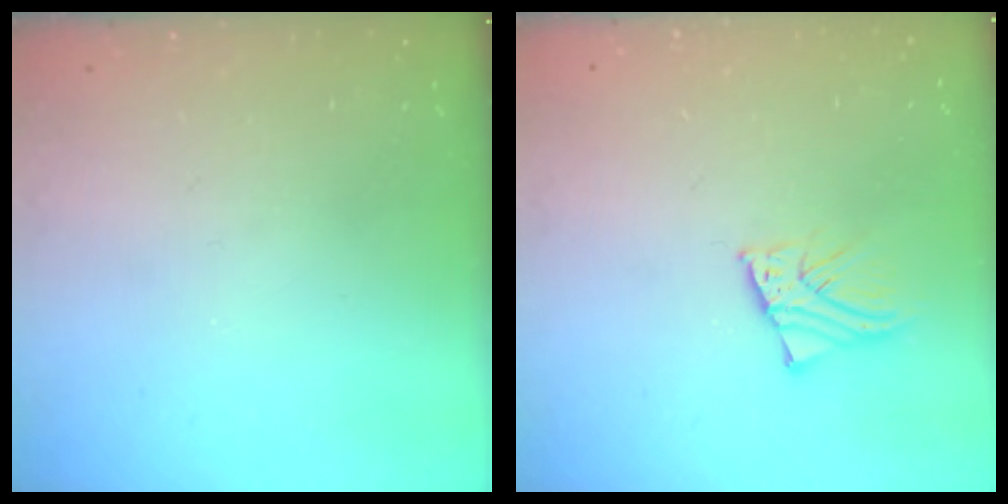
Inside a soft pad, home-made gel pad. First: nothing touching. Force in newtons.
{"total": 2.5, "press": 2.5, "slide": 0.3}